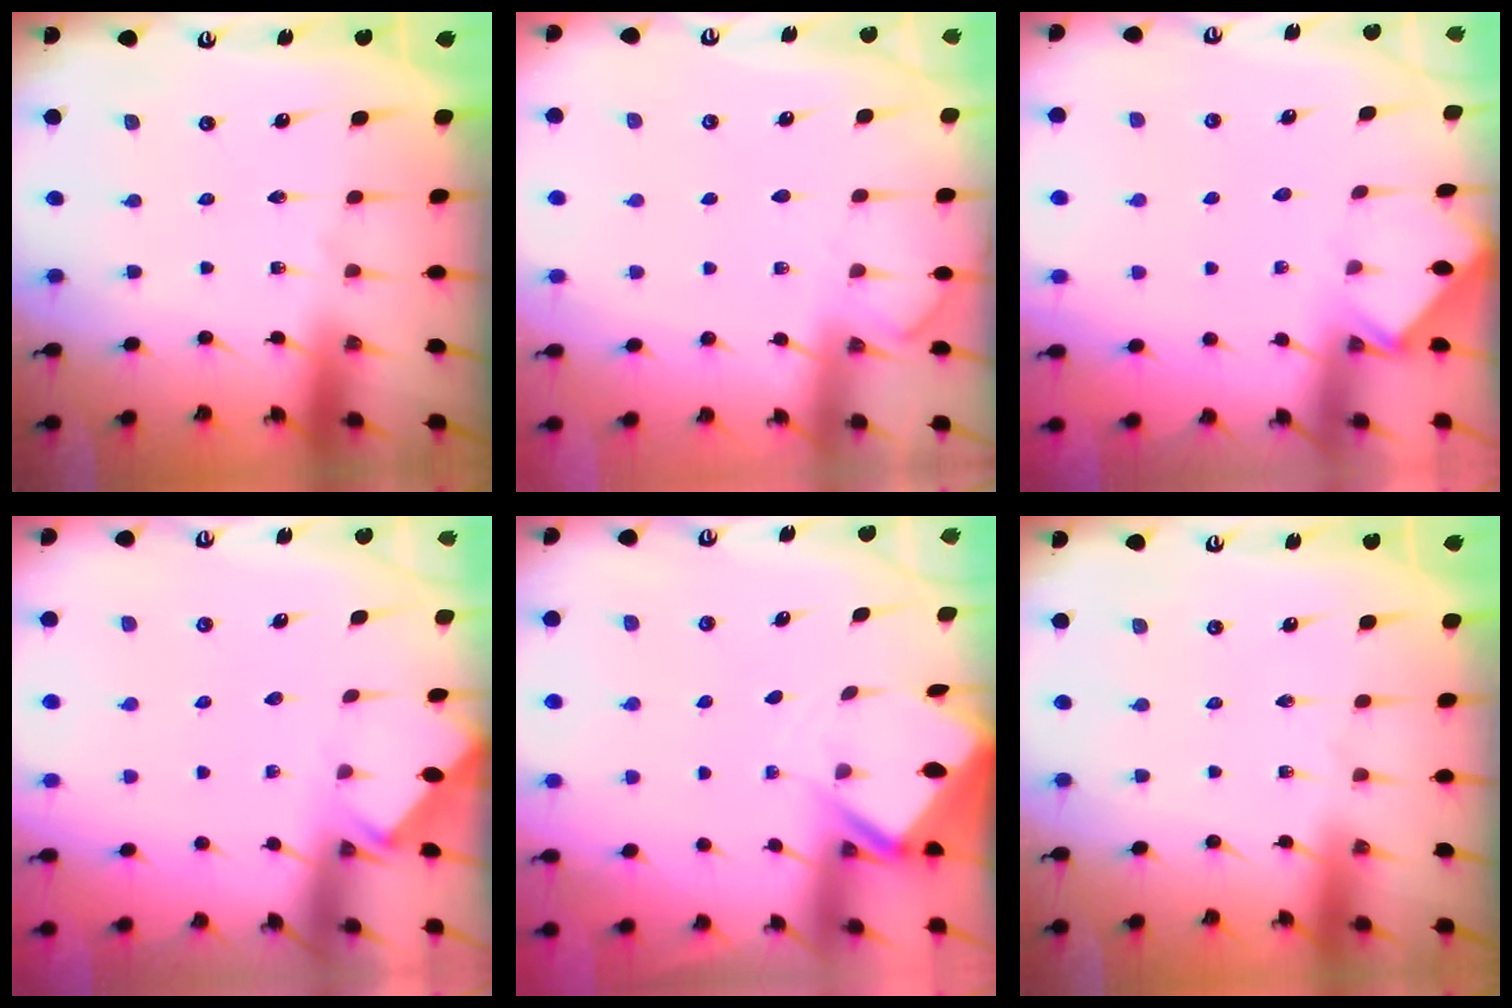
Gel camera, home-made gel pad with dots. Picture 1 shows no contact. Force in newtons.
{"total": 2.4, "press": 2.4, "slide": 0.4}
{"total": 2.5, "press": 2.5, "slide": 0.4}
{"total": 1.7, "press": 1.7, "slide": 0.2}
{"total": 3.3, "press": 3.3, "slide": 0.3}
{"total": 0.0}